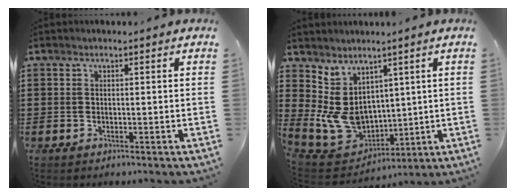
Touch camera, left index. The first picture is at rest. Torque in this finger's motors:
{"motor_torque": [-0.05, 1.58, -0.21, -0.21]}